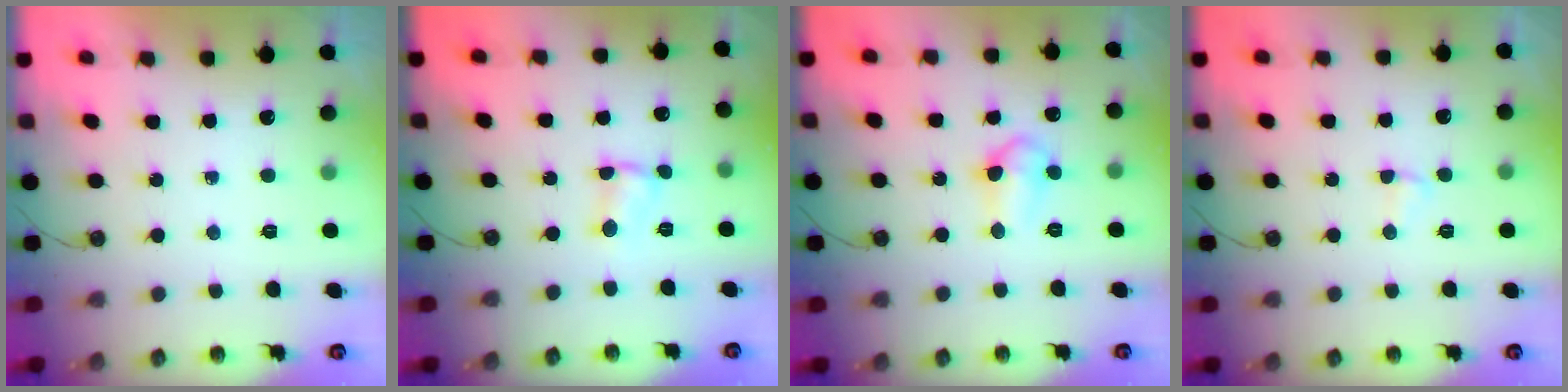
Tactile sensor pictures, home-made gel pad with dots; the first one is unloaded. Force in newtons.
{"total": 1.8, "press": 1.8, "slide": 0.3}
{"total": 8.3, "press": 7.4, "slide": 3.8}
{"total": 2.5, "press": 2.5, "slide": 0.7}